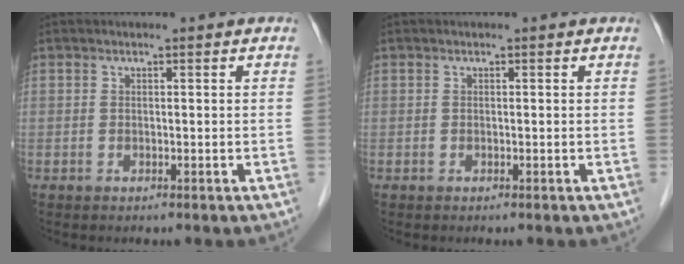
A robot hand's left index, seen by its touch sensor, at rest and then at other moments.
{"total": 0.0}